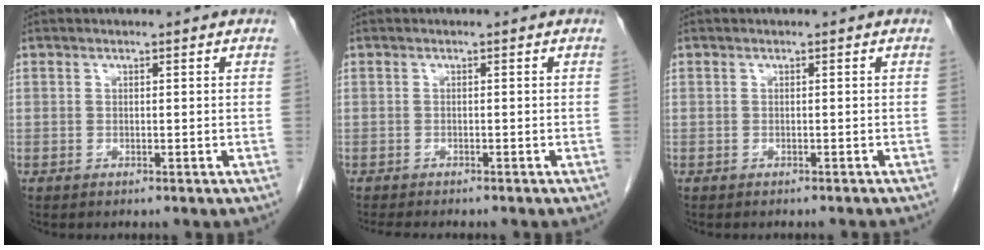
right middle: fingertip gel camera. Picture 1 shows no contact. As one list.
[{"total": 5.1, "force": [-4.4, 1.1, 2.3], "torque": [-0.030, -0.009, -0.062]}, {"total": 3.0, "force": [-2.8, 0.5, 1.0], "torque": [-0.015, -0.005, -0.032]}]